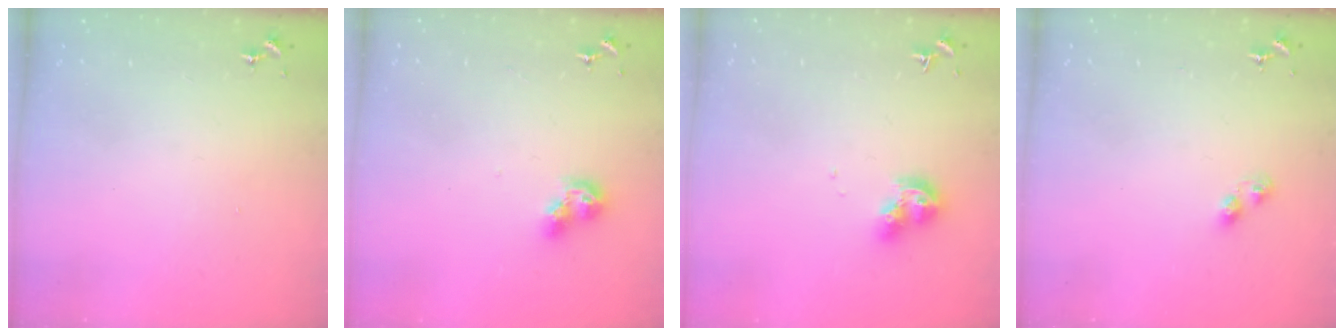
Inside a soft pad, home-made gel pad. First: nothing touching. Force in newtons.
{"total": 9.0, "press": 8.9, "slide": 1.0}
{"total": 9.6, "press": 9.6, "slide": 1.1}
{"total": 3.3, "press": 3.3, "slide": 0.2}